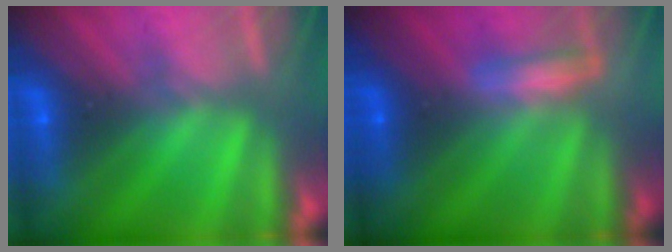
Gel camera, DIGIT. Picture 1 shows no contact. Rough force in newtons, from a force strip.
{"total": 1.3}